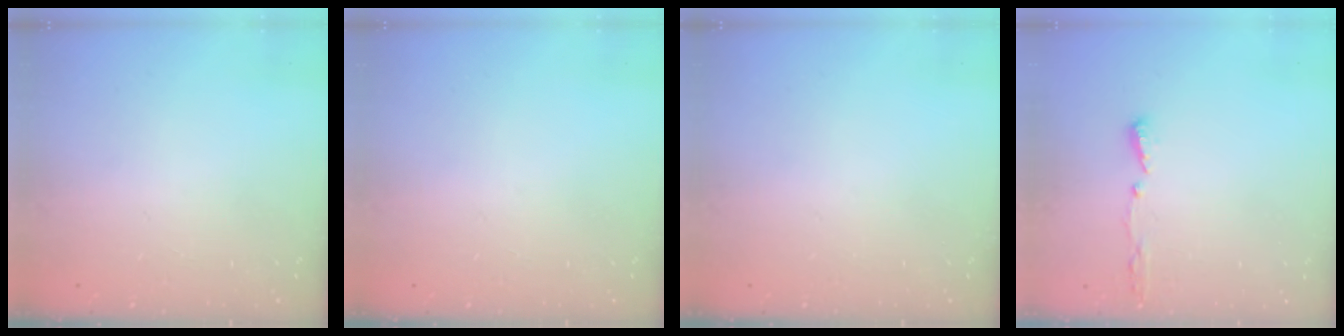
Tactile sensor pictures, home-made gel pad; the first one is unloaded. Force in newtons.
{"total": 0.0}
{"total": 0.0}
{"total": 4.9, "press": 4.8, "slide": 1.2}